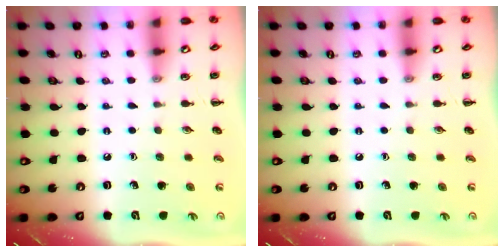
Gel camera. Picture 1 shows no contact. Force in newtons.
{"total": 0.0}